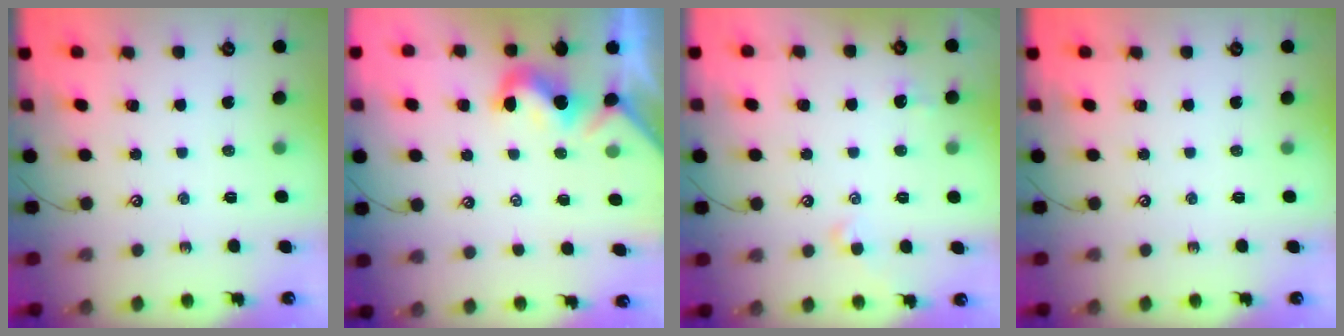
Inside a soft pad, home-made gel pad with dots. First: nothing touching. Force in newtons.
{"total": 0.0}
{"total": 2.4, "press": 2.4, "slide": 0.5}
{"total": 0.0}